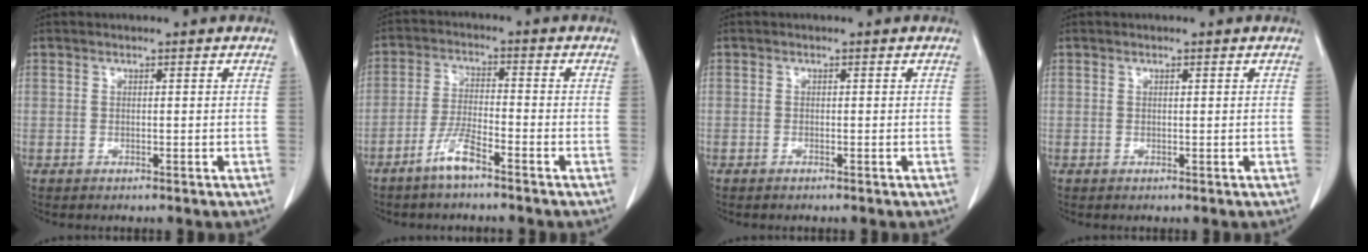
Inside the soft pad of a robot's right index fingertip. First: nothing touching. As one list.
[{"total": 5.3, "force": [-3.7, 0.5, 3.7], "torque": [-0.078, -0.004, -0.074]}, {"total": 0.0}, {"total": 0.0}]